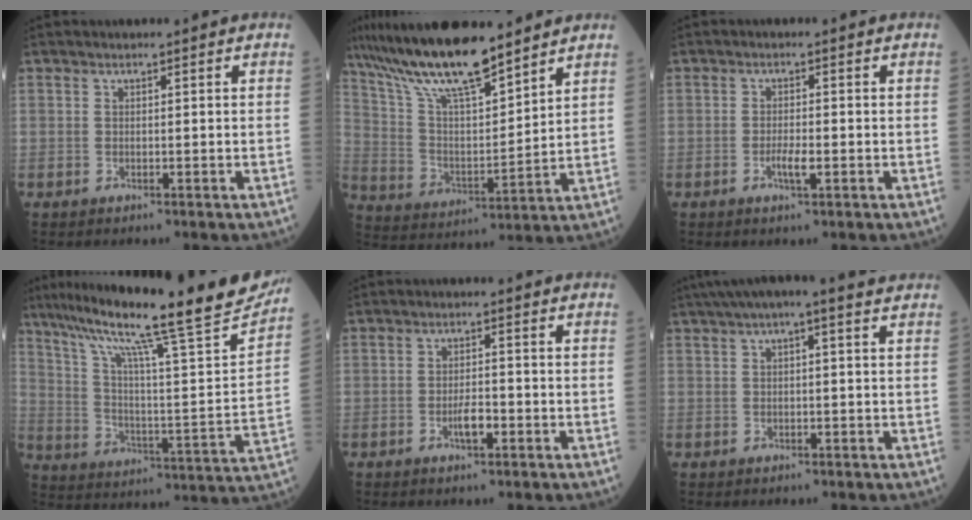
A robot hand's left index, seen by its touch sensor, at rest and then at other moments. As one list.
[{"total": 15.8, "force": [12.9, 2.3, 8.8], "torque": [-0.171, 0.007, 0.242]}, {"total": 2.4, "force": [-0.9, 0.4, 2.2], "torque": [-0.044, -0.001, -0.014]}, {"total": 28.1, "force": [22.5, 0.7, 16.8], "torque": [-0.280, -0.031, 0.319]}, {"total": 2.8, "force": [-1.2, 0.8, 2.4], "torque": [-0.045, 0.002, -0.021]}, {"total": 6.3, "force": [4.0, 0.6, 4.8], "torque": [-0.085, 0.043, 0.059]}]